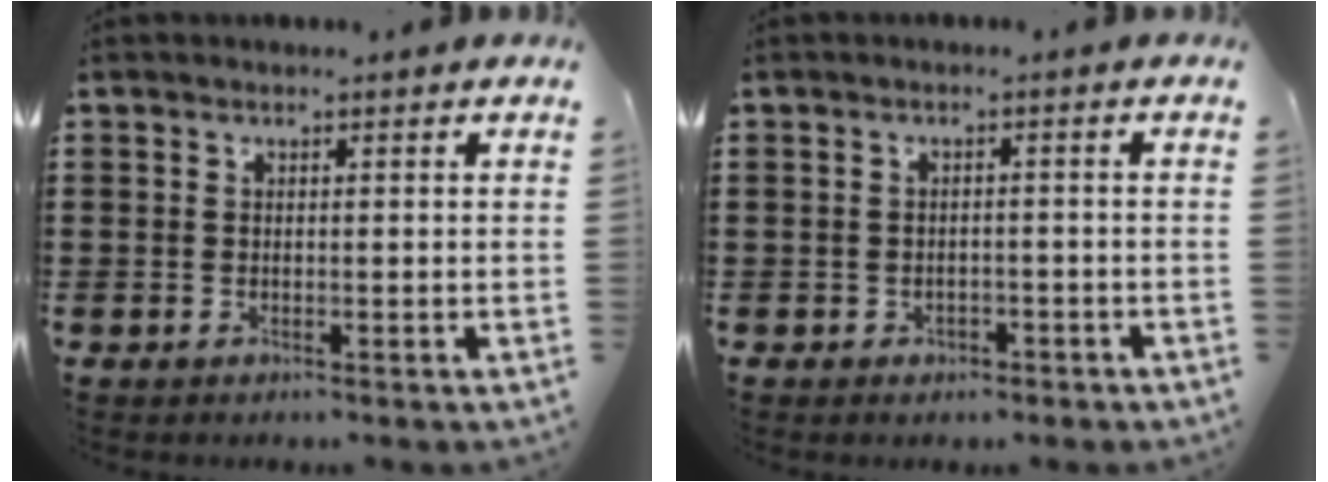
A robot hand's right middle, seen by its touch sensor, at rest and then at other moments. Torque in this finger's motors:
{"motor_torque": [0.01, 0.03, -0.03, 0.01]}